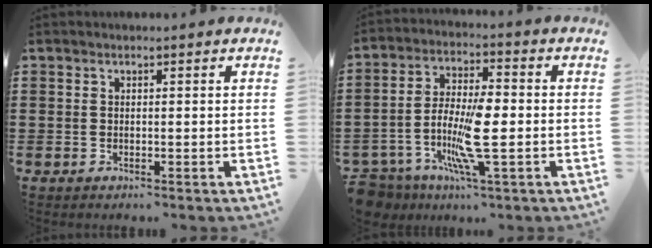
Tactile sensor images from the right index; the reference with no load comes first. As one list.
[{"total": 9.8, "force": [-3.6, 3.7, 8.3], "torque": [-0.176, -0.002, -0.067]}]